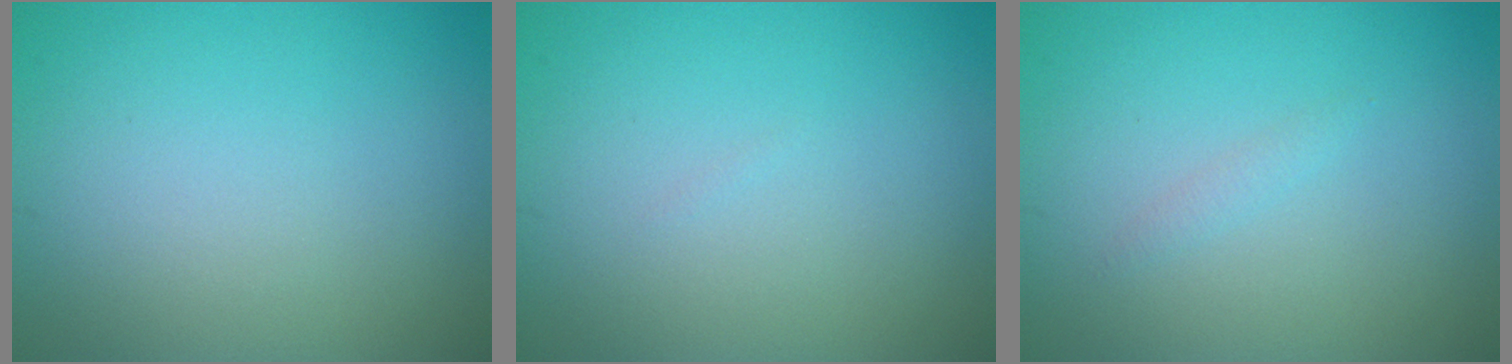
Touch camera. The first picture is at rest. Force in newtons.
{"total": 0.0}
{"total": 0.6, "press": 0.6, "slide": 0.1}